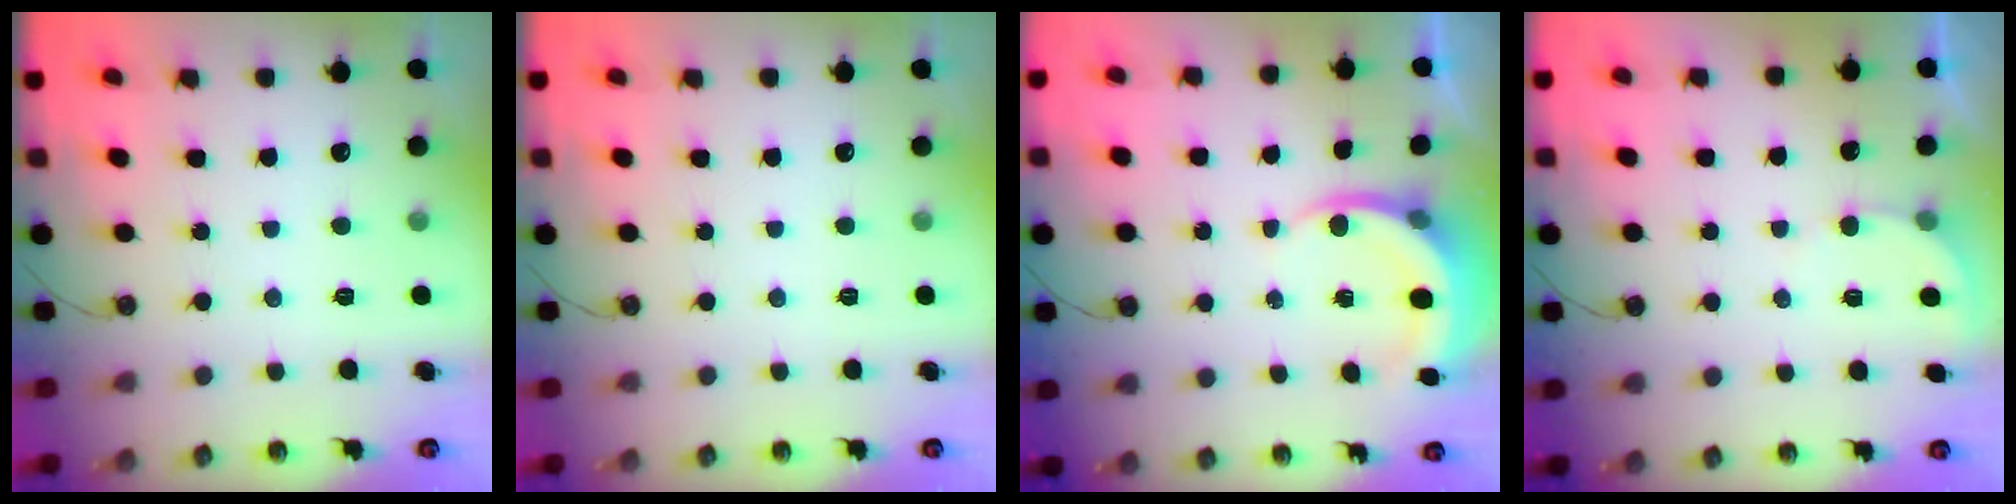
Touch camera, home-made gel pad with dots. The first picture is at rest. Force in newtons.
{"total": 0.0}
{"total": 4.5, "press": 4.5, "slide": 0.1}
{"total": 2.9, "press": 2.9, "slide": 0.3}